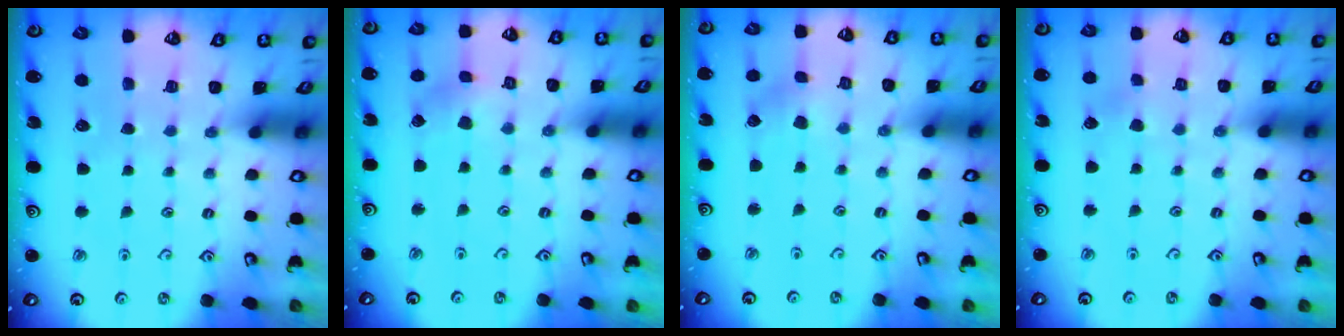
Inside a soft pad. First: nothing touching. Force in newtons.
{"total": 2.6, "press": 2.6, "slide": 0.3}
{"total": 1.7, "press": 1.7, "slide": 0.3}
{"total": 2.4, "press": 2.4, "slide": 0.3}